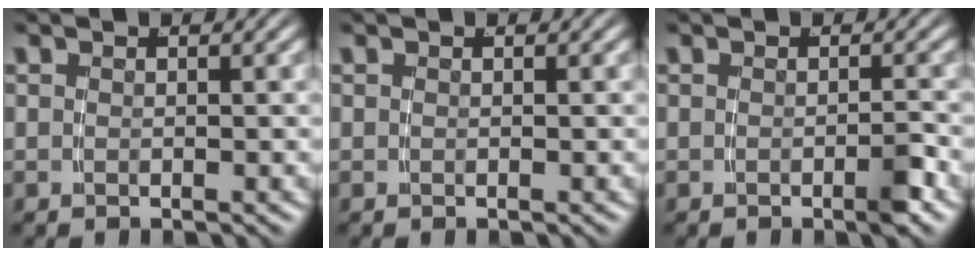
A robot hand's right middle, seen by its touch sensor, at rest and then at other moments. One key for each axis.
{"total": 0.0}
{"total": 1.3, "fx": -0.8, "fy": 0.0, "fz": 1.0, "tx": -0.016, "ty": 0.003, "tz": -0.017}